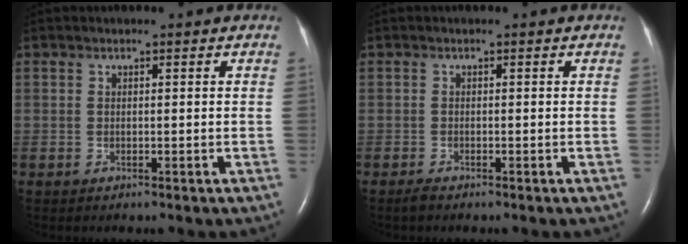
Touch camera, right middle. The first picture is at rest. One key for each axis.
{"total": 0.8, "fx": -0.7, "fy": 0.0, "fz": 0.4, "tx": -0.018, "ty": -0.005, "tz": -0.012}